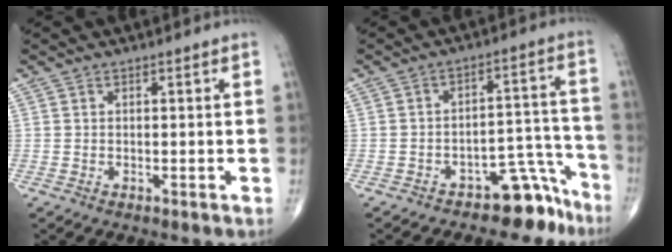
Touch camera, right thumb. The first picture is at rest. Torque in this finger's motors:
{"motor_torque": [3.20, -0.76, 0.30, -0.58, 0.12]}